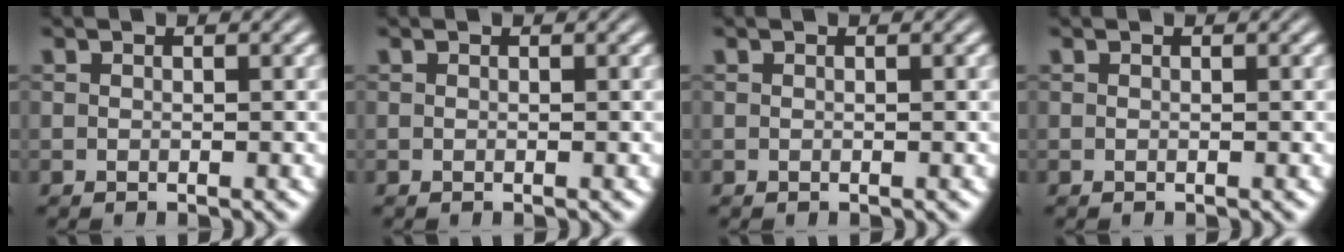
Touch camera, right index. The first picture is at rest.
{"total": 0.0}
{"total": 0.0}
{"total": 0.0}